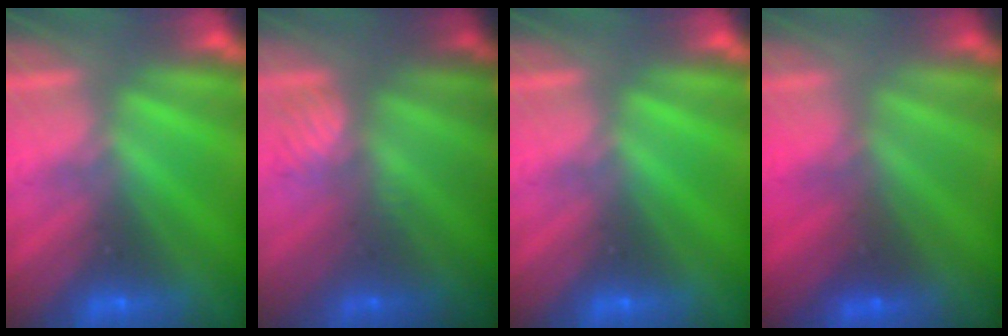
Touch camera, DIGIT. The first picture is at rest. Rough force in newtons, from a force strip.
{"total": 2.6}
{"total": 0.0}
{"total": 1.6}